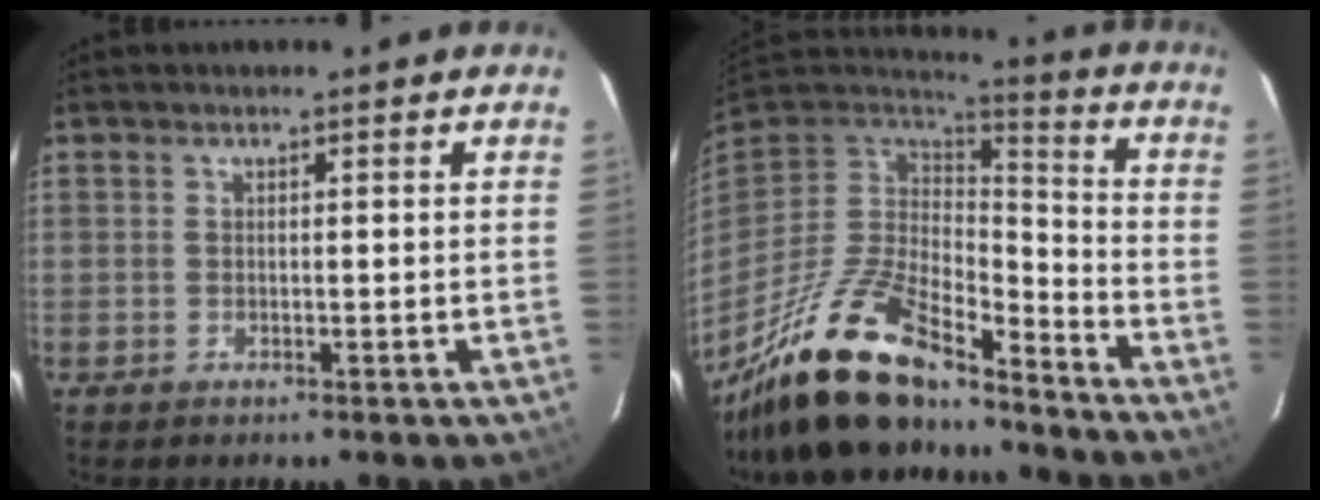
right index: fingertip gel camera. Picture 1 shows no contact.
{"total": 21.0, "force": [-16.0, 6.3, 12.1], "torque": [-0.249, -0.032, -0.287]}